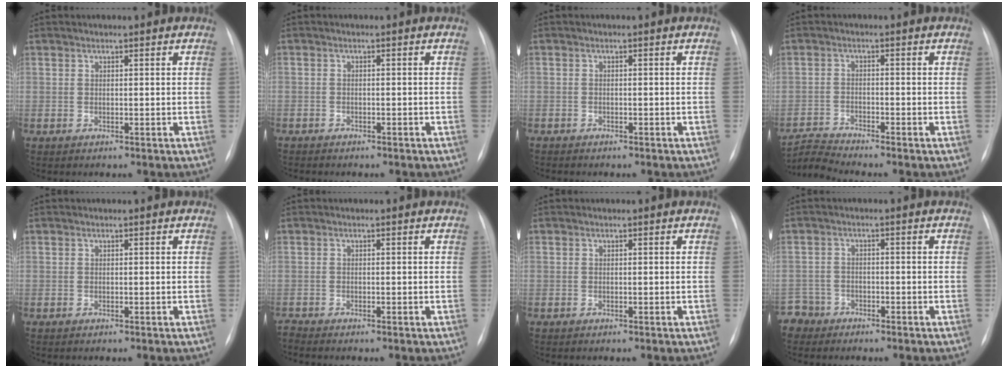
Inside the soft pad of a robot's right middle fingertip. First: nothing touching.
{"total": 3.0, "force": [-2.4, 1.4, 1.0], "torque": [-0.017, 0.001, -0.027]}
{"total": 1.9, "force": [-1.6, 0.8, 0.6], "torque": [-0.010, 0.002, -0.020]}
{"total": 4.0, "force": [-3.6, -1.4, -0.7], "torque": [0.000, -0.012, -0.069]}
{"total": 0.0}
{"total": 0.8, "force": [-0.8, -0.1, -0.2], "torque": [0.001, -0.004, -0.015]}
{"total": 0.0}
{"total": 3.7, "force": [-2.8, 2.2, -1.1], "torque": [0.022, 0.006, -0.060]}